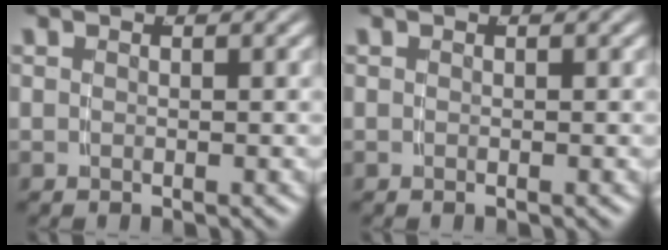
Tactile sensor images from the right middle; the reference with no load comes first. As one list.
[{"total": 0.0}]